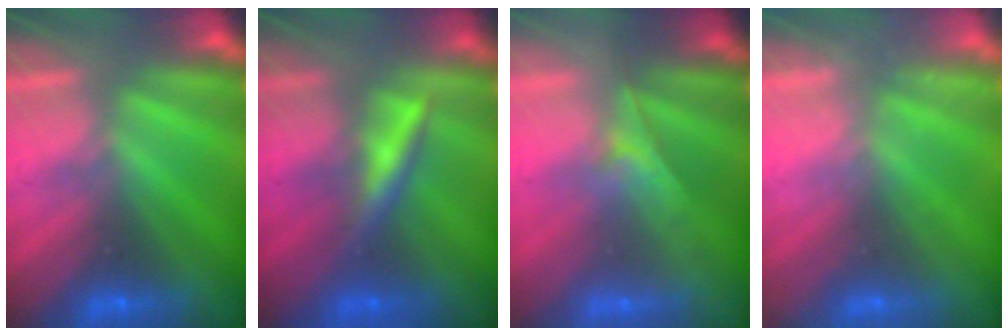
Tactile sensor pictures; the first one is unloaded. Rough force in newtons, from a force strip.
{"total": 2.4}
{"total": 1.9}
{"total": 2.2}